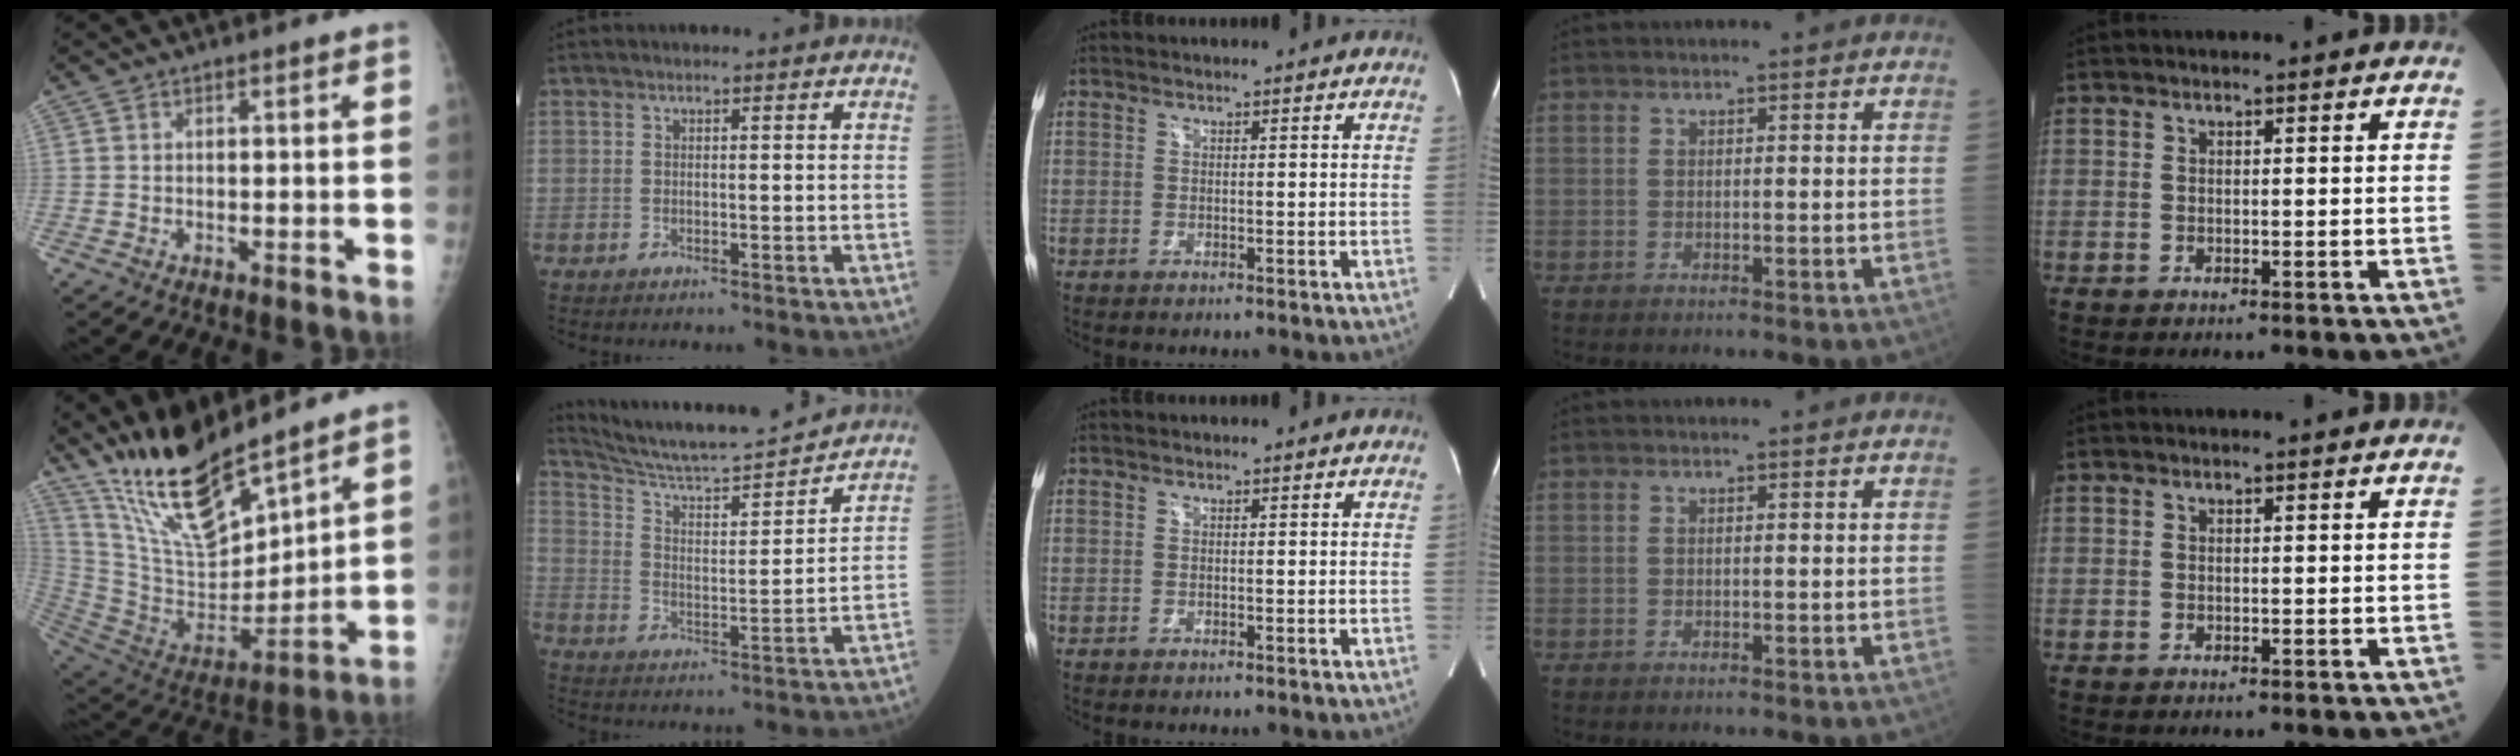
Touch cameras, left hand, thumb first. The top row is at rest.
{"thumb": {"total": 19.6, "force": [15.8, 5.1, 10.4], "torque": [-0.153, -0.096, 0.307]}, "index": {"total": 17.2, "force": [16.4, -0.7, 5.1], "torque": [-0.099, -0.017, 0.253]}}